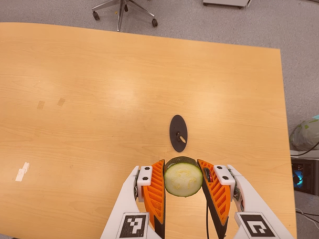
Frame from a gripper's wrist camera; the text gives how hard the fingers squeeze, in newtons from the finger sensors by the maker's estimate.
{"total": 11.7, "left": 10.8, "right": 12.5}